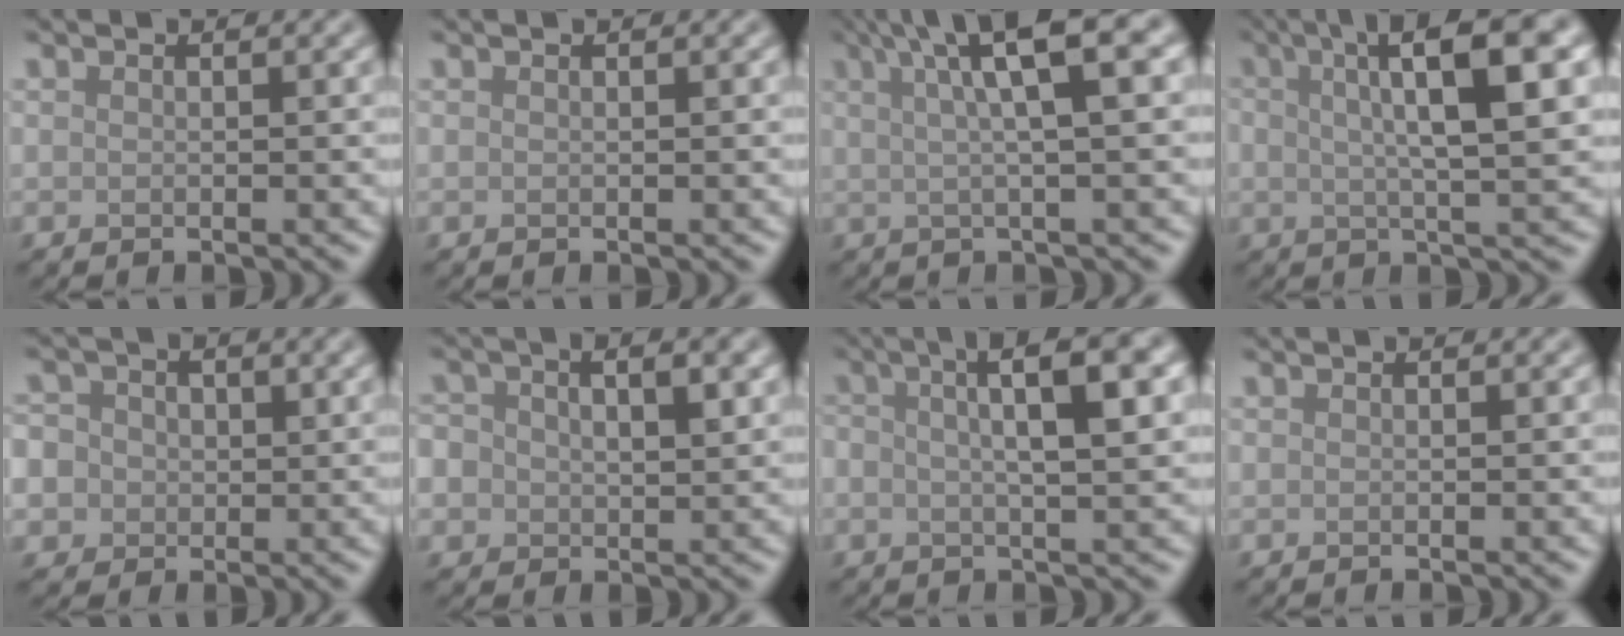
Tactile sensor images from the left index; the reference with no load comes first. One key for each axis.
{"total": 0.0}
{"total": 8.3, "fx": 3.6, "fy": 1.7, "fz": 7.2, "tx": -0.077, "ty": 0.027, "tz": 0.047}
{"total": 9.2, "fx": 2.8, "fy": 2.1, "fz": 8.5, "tx": -0.105, "ty": 0.020, "tz": 0.035}
{"total": 7.6, "fx": 0.7, "fy": 7.2, "fz": 2.5, "tx": -0.061, "ty": 0.034, "tz": -0.017}
{"total": 6.3, "fx": 1.3, "fy": 4.7, "fz": 3.9, "tx": -0.045, "ty": 0.018, "tz": -0.001}
{"total": 6.1, "fx": 1.4, "fy": 1.4, "fz": 5.8, "tx": -0.072, "ty": 0.018, "tz": 0.014}
{"total": 0.0}